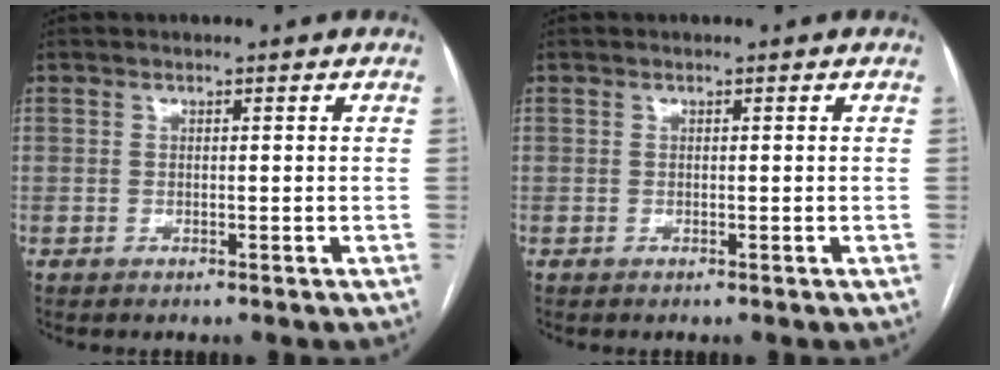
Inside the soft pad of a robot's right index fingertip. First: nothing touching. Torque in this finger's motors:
{"motor_torque": [0.00, 0.00, 0.00, 0.00]}